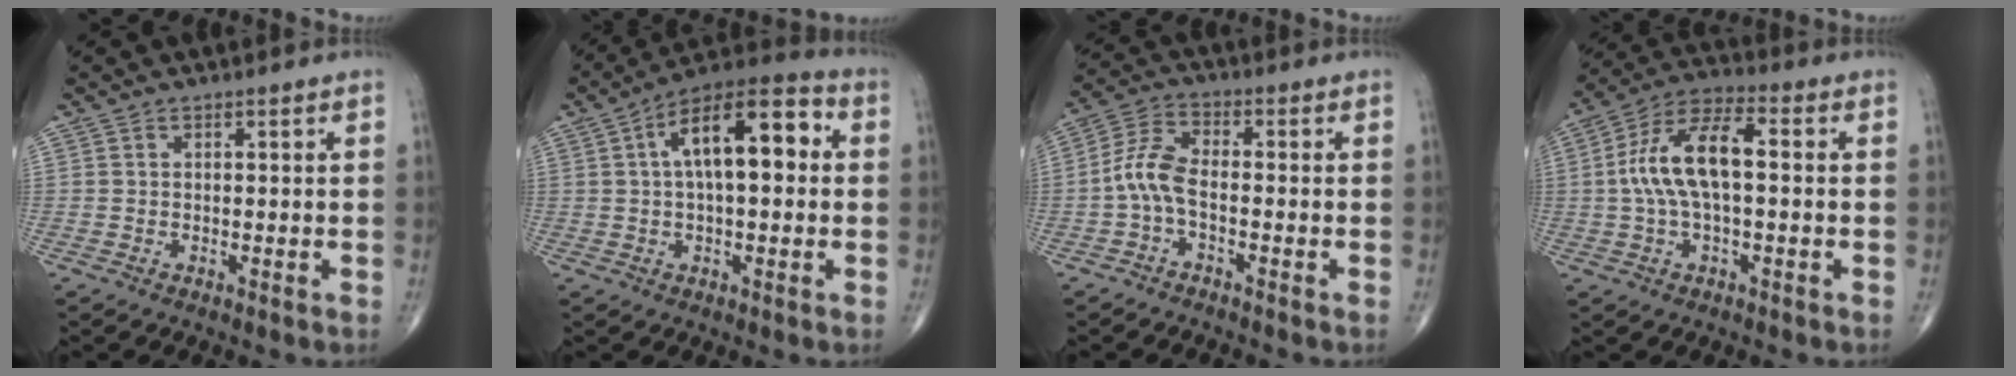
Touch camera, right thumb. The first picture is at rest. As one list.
[{"total": 15.6, "force": [2.9, 6.9, 13.7], "torque": [-0.205, 0.035, 0.037]}, {"total": 6.4, "force": [-1.7, 3.0, 5.4], "torque": [-0.118, 0.024, -0.042]}, {"total": 12.7, "force": [0.5, 5.7, 11.4], "torque": [-0.227, 0.039, 0.004]}]